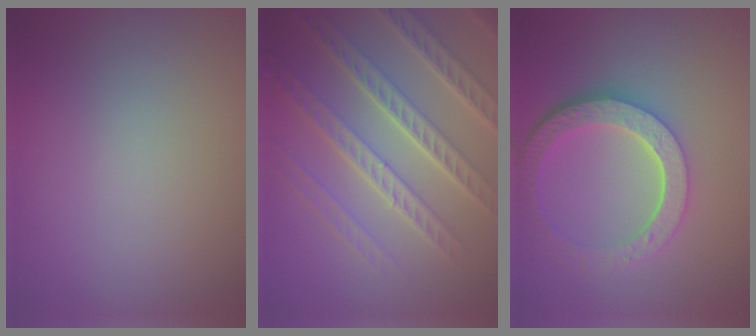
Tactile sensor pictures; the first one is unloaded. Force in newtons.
{"total": 7.7, "press": 5.6, "slide": 5.3}
{"total": 6.0, "press": 4.5, "slide": 3.9}